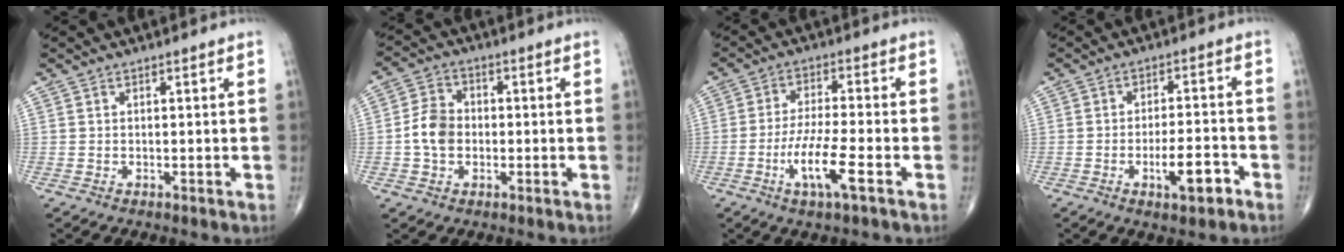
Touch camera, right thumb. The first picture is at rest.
{"total": 6.5, "force": [-0.9, 5.0, 4.0], "torque": [-0.067, 0.018, -0.025]}
{"total": 8.9, "force": [-3.7, 1.4, 8.0], "torque": [-0.165, 0.010, -0.069]}
{"total": 6.9, "force": [-3.3, 2.2, 5.7], "torque": [-0.083, 0.019, -0.050]}